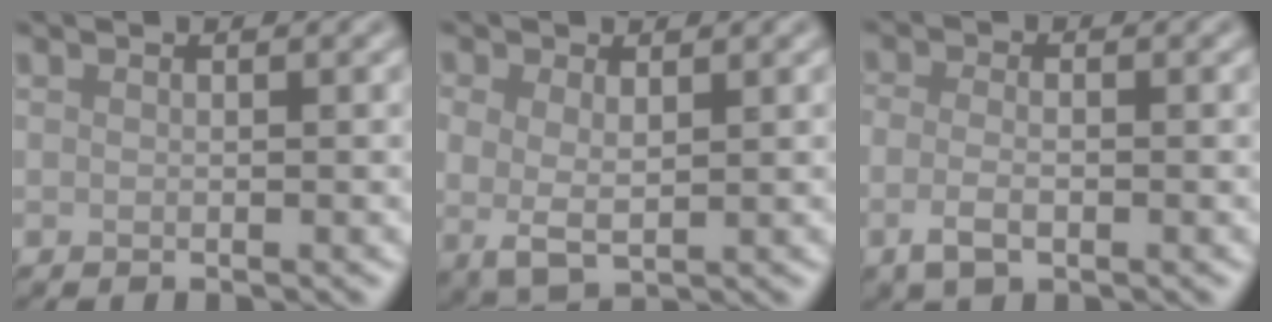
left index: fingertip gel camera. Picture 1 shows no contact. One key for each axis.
{"total": 3.2, "fx": 0.6, "fy": 1.9, "fz": 2.4, "tx": -0.053, "ty": -0.002, "tz": 0.012}
{"total": 2.6, "fx": -0.8, "fy": 1.3, "fz": 2.1, "tx": -0.043, "ty": -0.003, "tz": -0.020}